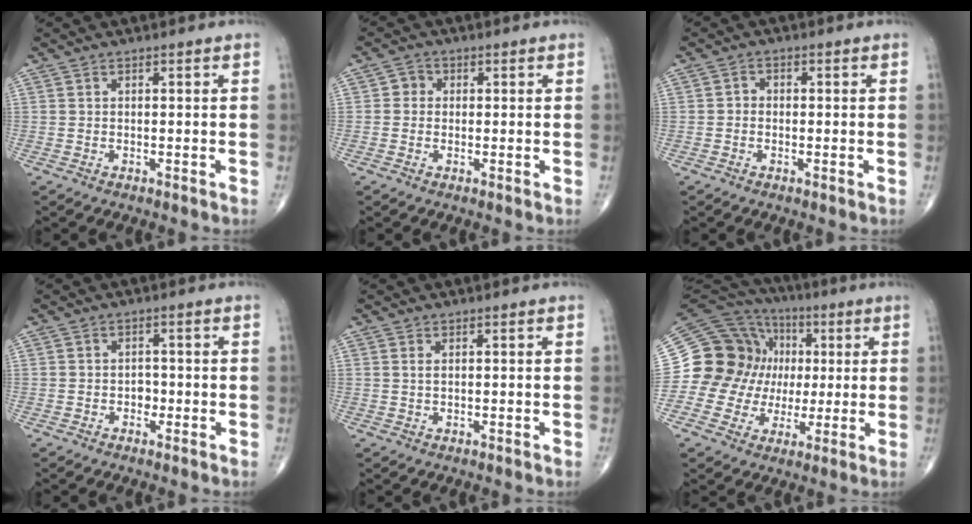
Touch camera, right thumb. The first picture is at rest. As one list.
[{"total": 2.2, "force": [0.1, 2.1, 0.8], "torque": [0.003, 0.006, -0.006]}, {"total": 1.5, "force": [-0.3, 1.2, 0.7], "torque": [-0.002, 0.006, -0.012]}, {"total": 1.8, "force": [-0.6, 1.4, 0.8], "torque": [-0.001, 0.007, -0.014]}, {"total": 0.8, "force": [0.3, 0.3, 0.7], "torque": [-0.016, 0.002, 0.008]}, {"total": 18.0, "force": [1.5, 16.7, 6.5], "torque": [-0.082, 0.049, 0.033]}]